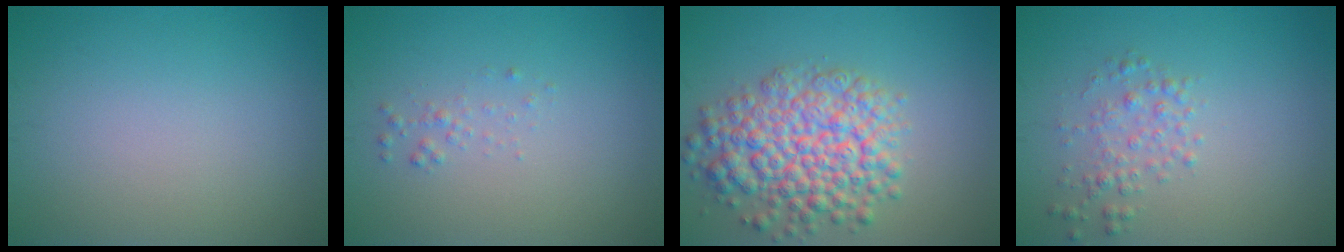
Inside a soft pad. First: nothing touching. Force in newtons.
{"total": 0.8, "press": 0.8, "slide": 0.1}
{"total": 7.4, "press": 7.4, "slide": 0.3}
{"total": 1.9, "press": 1.9, "slide": 0.0}